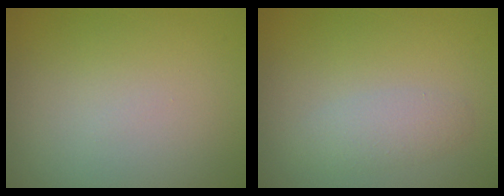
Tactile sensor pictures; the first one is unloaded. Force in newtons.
{"total": 1.7, "press": 1.7, "slide": 0.1}